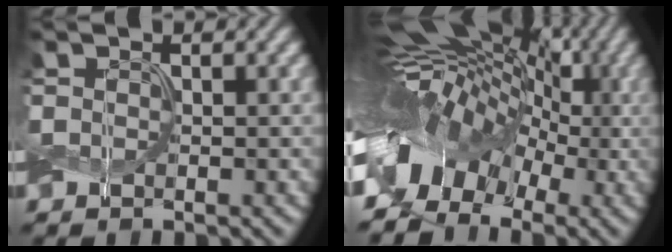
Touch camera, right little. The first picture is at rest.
{"total": 13.1, "force": [-2.3, 9.3, 8.9], "torque": [-0.146, 0.015, -0.043]}